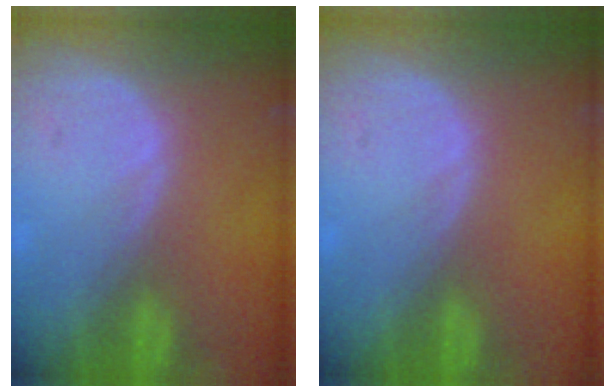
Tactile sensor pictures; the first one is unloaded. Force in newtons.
{"total": 0.0}